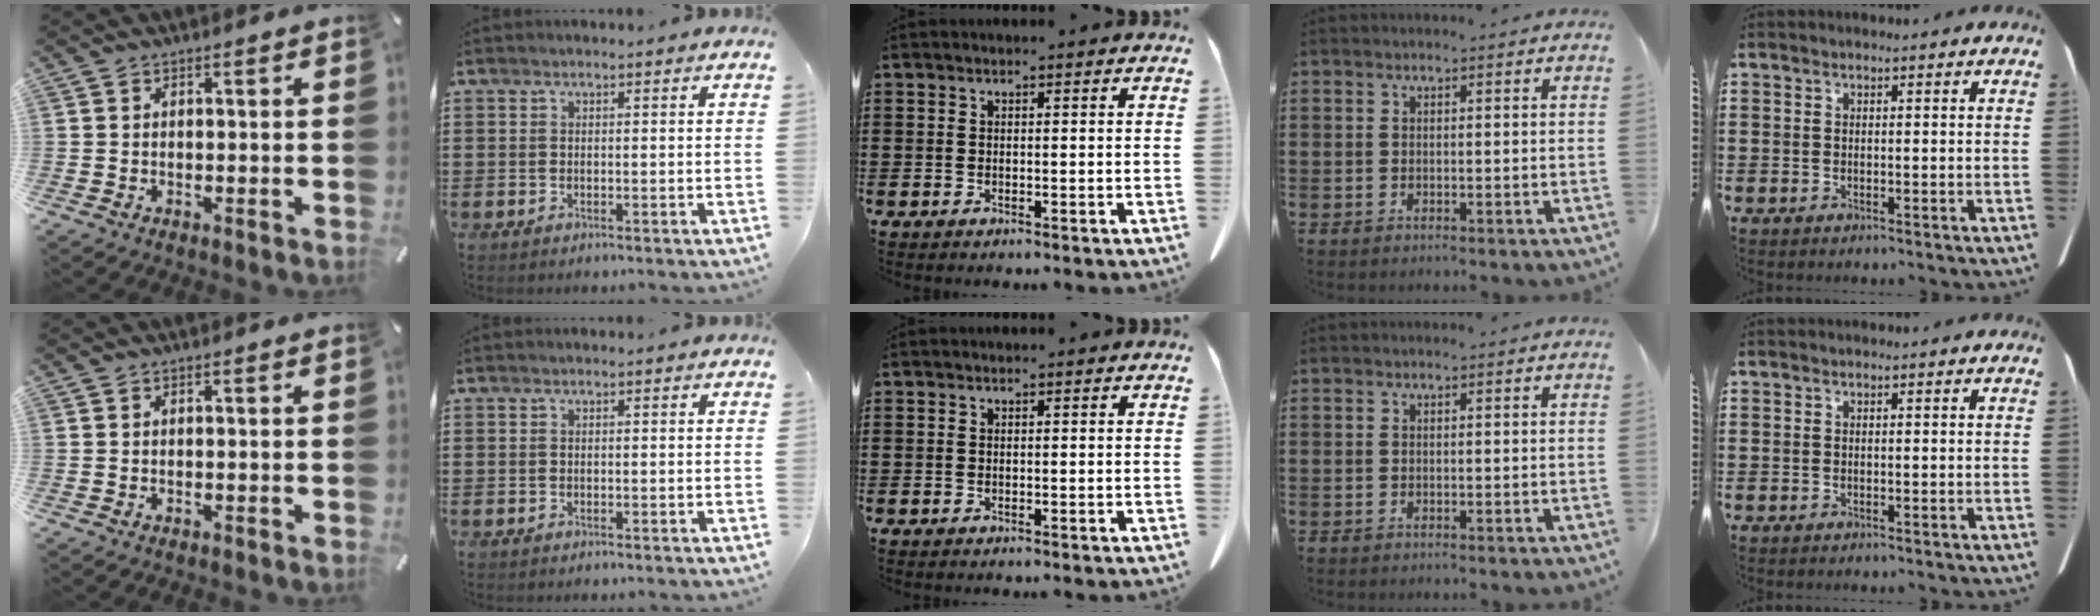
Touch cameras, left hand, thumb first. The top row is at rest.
{}